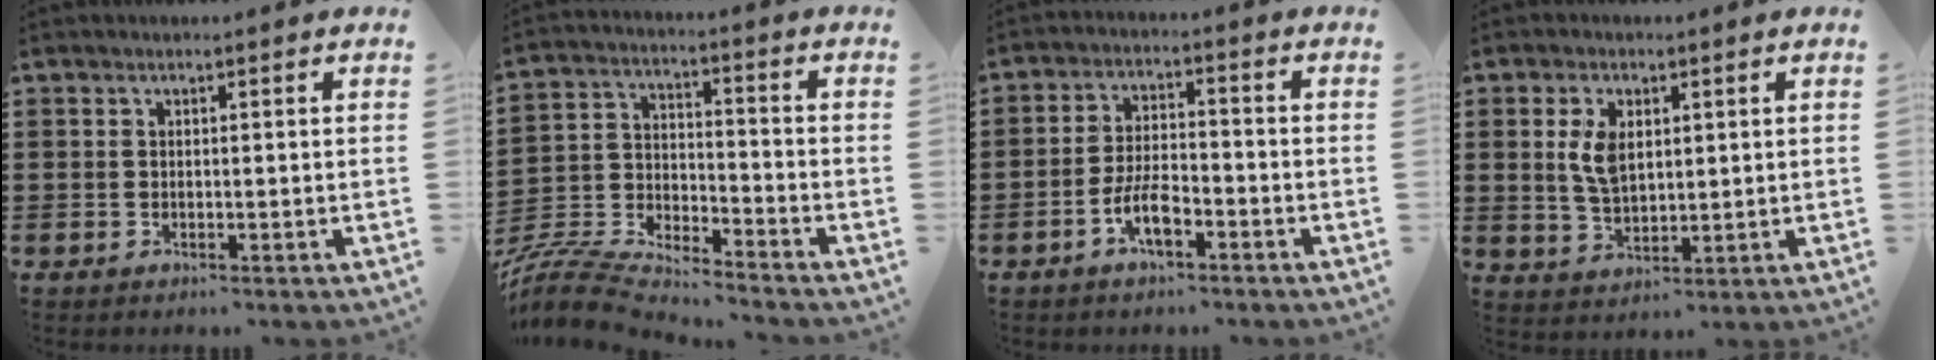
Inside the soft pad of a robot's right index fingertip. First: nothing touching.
{"total": 6.2, "force": [-6.1, 0.7, 1.1], "torque": [-0.049, -0.015, -0.132]}
{"total": 5.6, "force": [-2.9, 2.2, 4.2], "torque": [-0.097, 0.004, -0.061]}
{"total": 5.6, "force": [1.3, 3.2, 4.4], "torque": [-0.102, 0.009, 0.020]}